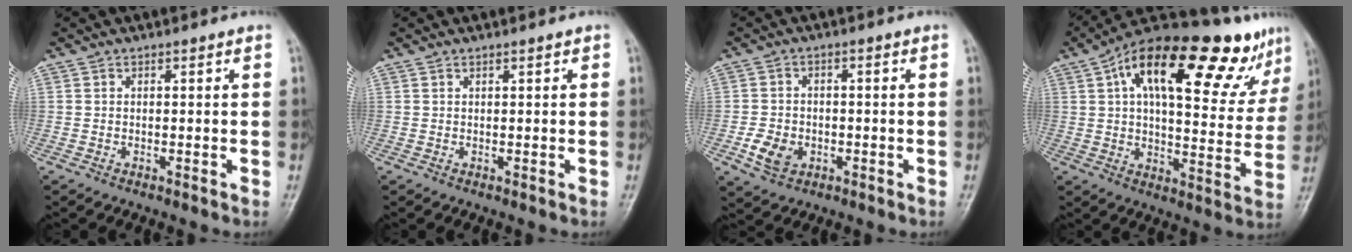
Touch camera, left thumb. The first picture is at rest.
{"total": 0.5, "force": [0.4, 0.2, 0.3], "torque": [-0.005, -0.001, 0.005]}
{"total": 5.5, "force": [-1.8, 4.3, 2.9], "torque": [-0.045, 0.006, -0.029]}
{"total": 26.5, "force": [14.4, 9.6, 20.0], "torque": [-0.254, 0.004, 0.215]}